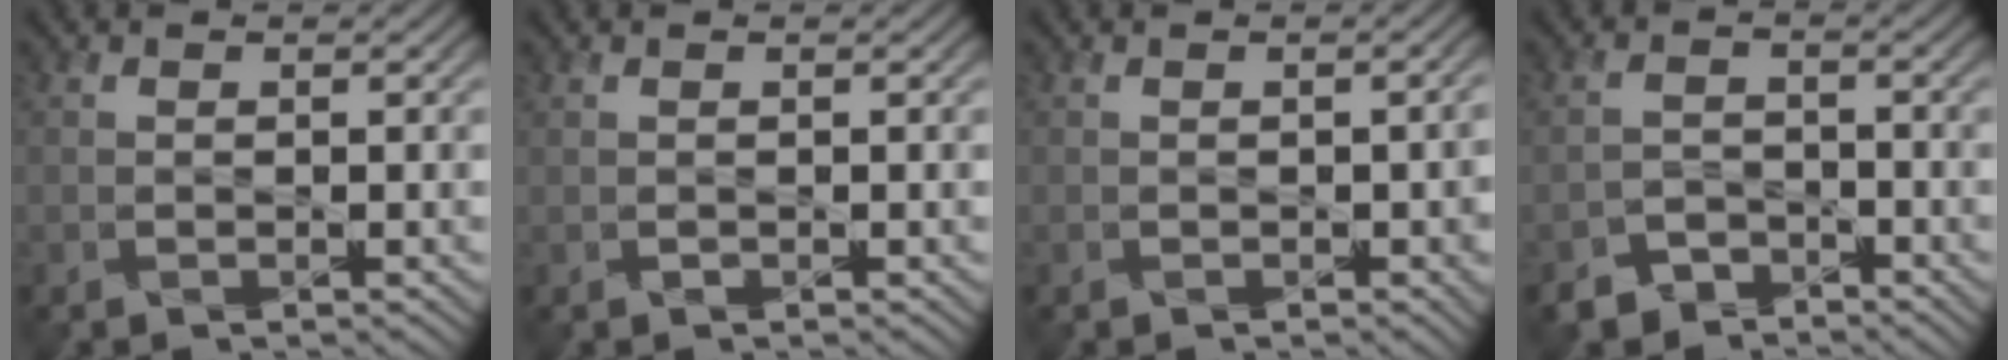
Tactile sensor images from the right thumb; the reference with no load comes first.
{"total": 0.0}
{"total": 2.4, "force": [-0.5, 1.2, 2.0], "torque": [-0.030, -0.003, -0.002]}
{"total": 4.1, "force": [-3.6, 2.0, 0.5], "torque": [-0.004, -0.008, -0.069]}